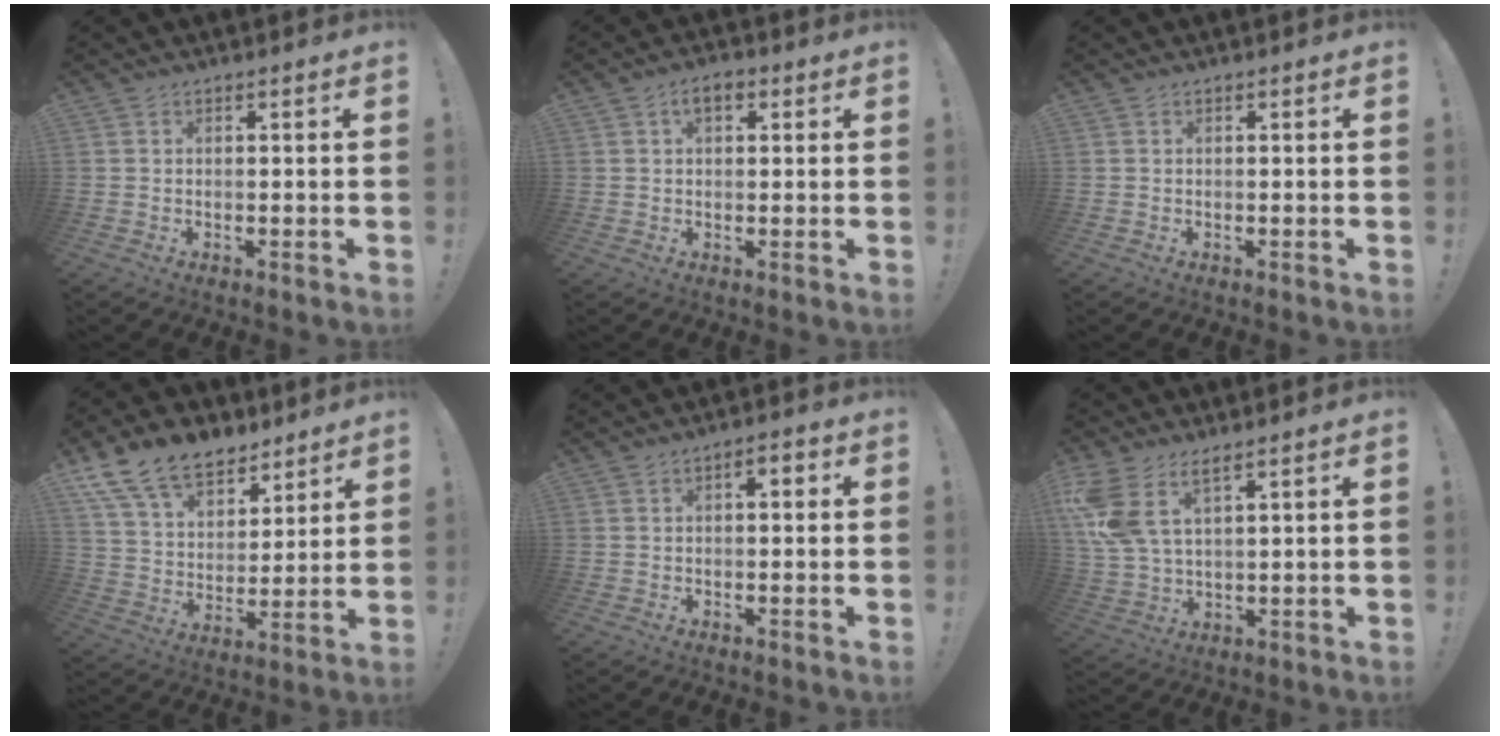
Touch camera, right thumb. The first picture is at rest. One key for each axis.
{"total": 4.3, "fx": 1.4, "fy": 2.3, "fz": 3.3, "tx": -0.053, "ty": 0.006, "tz": 0.024}
{"total": 0.0}
{"total": 15.8, "fx": 11.1, "fy": 9.3, "fz": 6.3, "tx": -0.110, "ty": -0.074, "tz": 0.209}
{"total": 2.4, "fx": -0.3, "fy": 1.3, "fz": 2.0, "tx": -0.024, "ty": 0.008, "tz": -0.012}
{"total": 9.5, "fx": 5.8, "fy": 4.1, "fz": 6.4, "tx": -0.139, "ty": -0.019, "tz": 0.116}